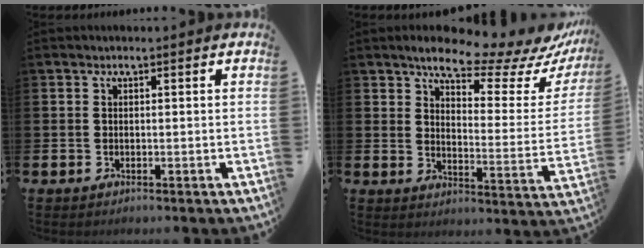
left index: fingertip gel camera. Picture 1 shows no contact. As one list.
[{"total": 9.0, "force": [7.9, 2.2, 3.7], "torque": [-0.082, -0.063, 0.130]}]